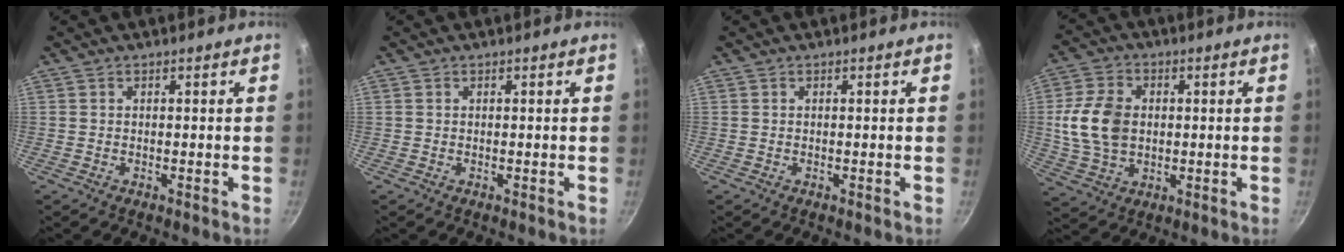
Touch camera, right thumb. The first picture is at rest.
{"total": 0.0}
{"total": 0.0}
{"total": 11.6, "force": [0.7, 8.4, 8.0], "torque": [-0.141, 0.004, 0.016]}